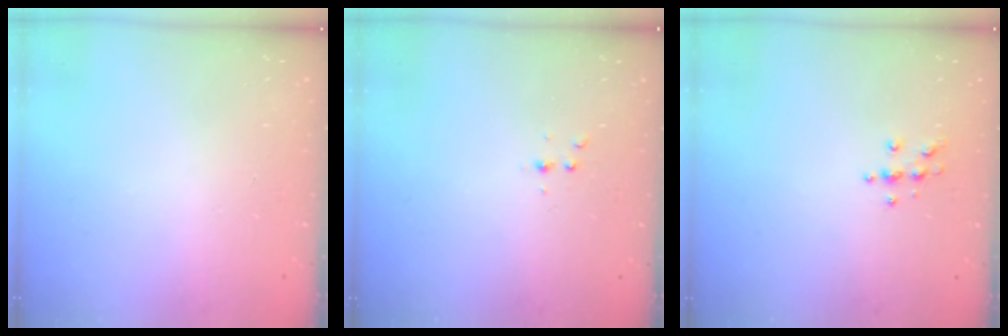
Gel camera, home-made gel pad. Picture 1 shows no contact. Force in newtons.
{"total": 3.1, "press": 2.7, "slide": 1.6}
{"total": 4.8, "press": 4.8, "slide": 0.6}